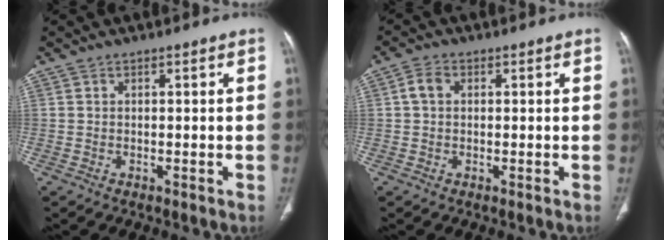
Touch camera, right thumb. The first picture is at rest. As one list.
[{"total": 2.7, "force": [0.5, 2.0, 1.8], "torque": [-0.035, 0.008, 0.007]}]